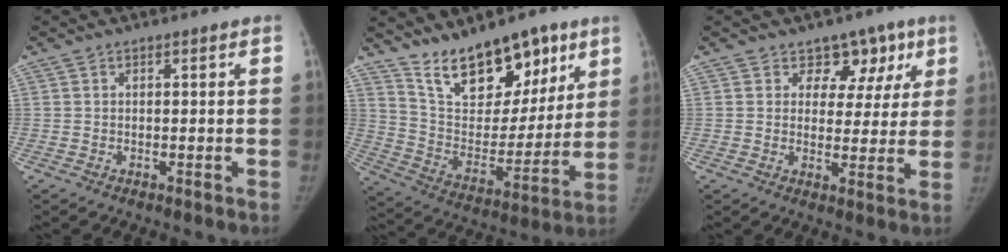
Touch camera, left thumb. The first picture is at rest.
{"total": 18.5, "force": [12.9, 9.2, 9.5], "torque": [-0.091, -0.074, 0.225]}
{"total": 7.5, "force": [4.4, 5.7, 2.0], "torque": [0.027, -0.012, 0.054]}